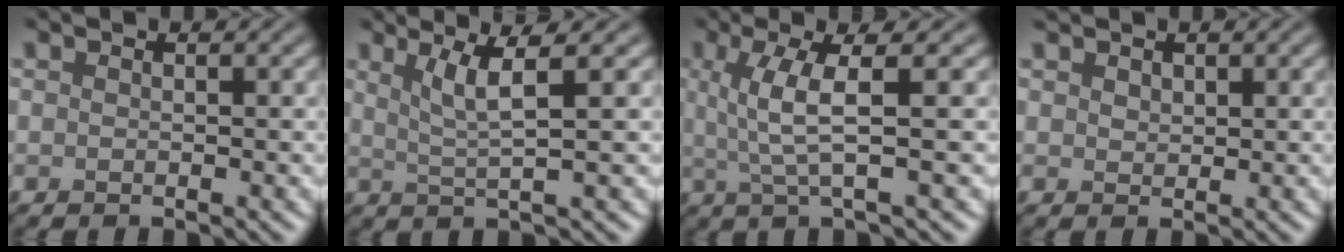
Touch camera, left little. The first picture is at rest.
{"total": 3.4, "force": [1.3, 0.4, 3.1], "torque": [-0.055, -0.001, 0.030]}
{"total": 4.3, "force": [0.7, 0.7, 4.2], "torque": [-0.081, 0.005, 0.018]}
{"total": 1.2, "force": [0.9, 0.7, 0.3], "torque": [-0.006, 0.001, 0.018]}